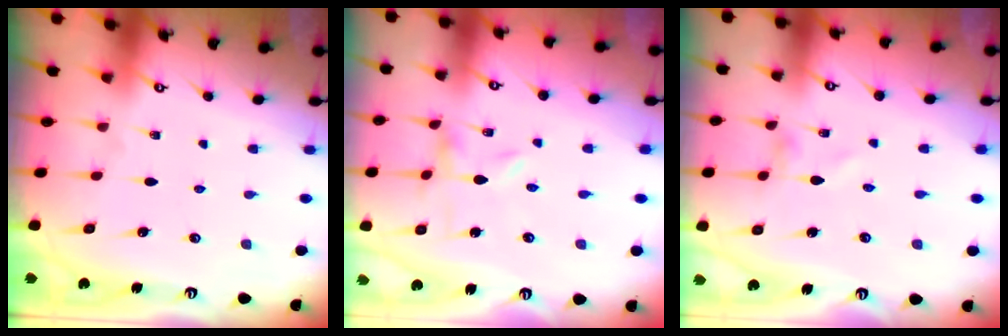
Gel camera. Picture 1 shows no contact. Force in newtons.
{"total": 0.0}
{"total": 0.9, "press": 0.9, "slide": 0.1}